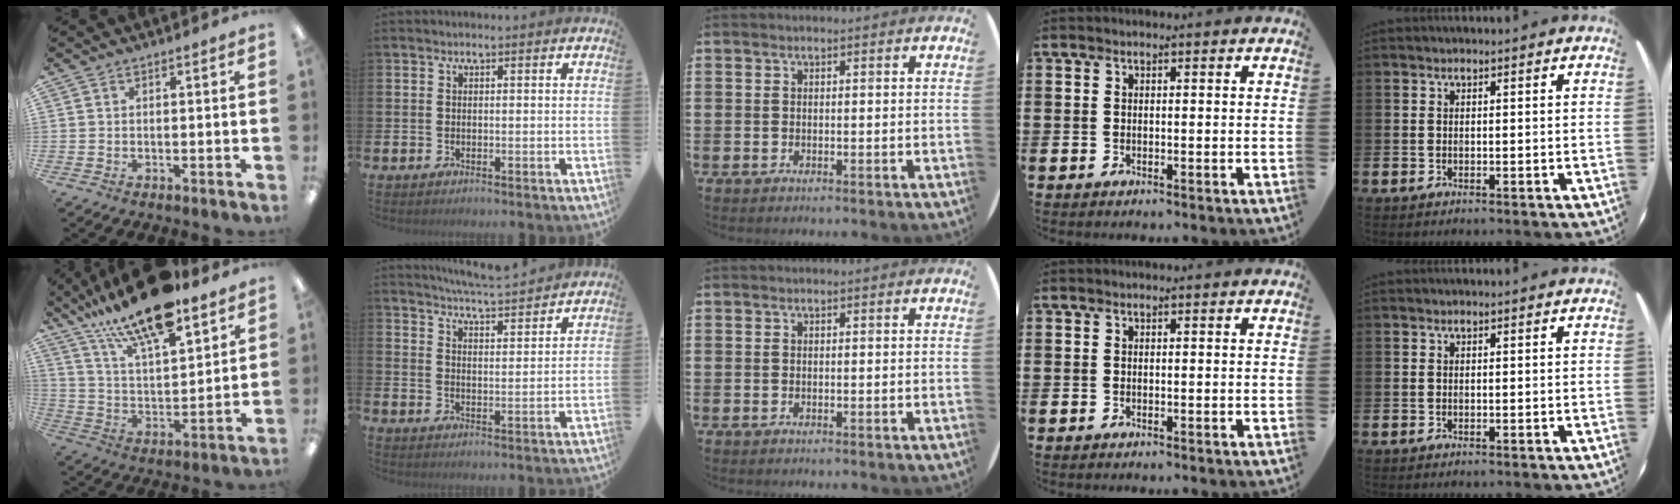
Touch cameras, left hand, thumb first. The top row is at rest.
{"thumb": {"total": 19.5, "force": [15.2, 5.8, 10.7], "torque": [-0.194, -0.093, 0.262]}, "index": {"total": 5.8, "force": [5.8, -0.2, 0.6], "torque": [-0.024, -0.039, 0.102]}}